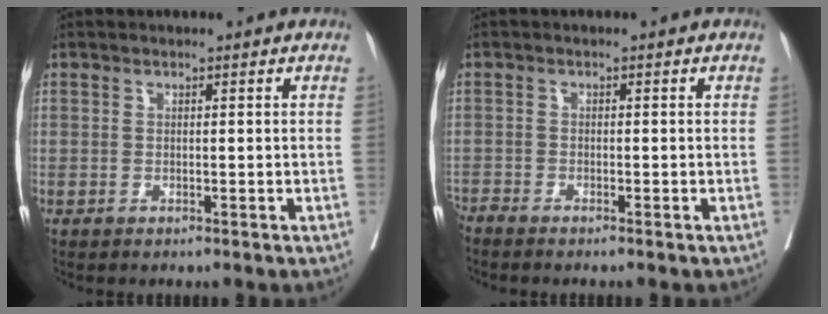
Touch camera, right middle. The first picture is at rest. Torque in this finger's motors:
{"motor_torque": [1.08, -1.06, 0.44, 0.19]}